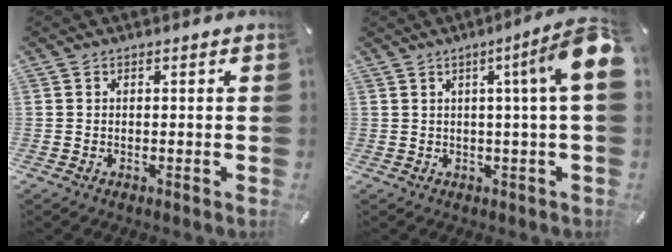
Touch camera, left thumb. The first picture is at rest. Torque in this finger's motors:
{"motor_torque": [0.15, 0.68, 1.24, -0.31, 0.29]}